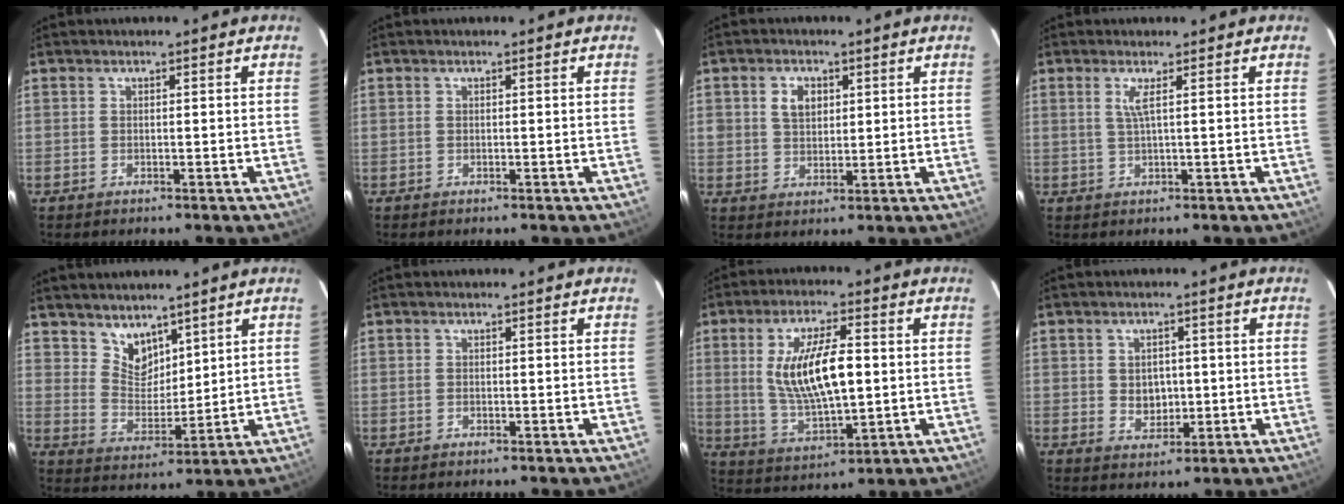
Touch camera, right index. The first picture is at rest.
{"total": 0.0}
{"total": 4.5, "force": [1.6, 3.5, 2.4], "torque": [-0.038, 0.011, 0.033]}
{"total": 2.1, "force": [0.7, -0.5, 1.9], "torque": [-0.037, -0.004, 0.014]}
{"total": 7.0, "force": [5.3, 4.0, 2.0], "torque": [-0.026, 0.000, 0.106]}
{"total": 0.0}
{"total": 13.9, "force": [1.4, 5.0, 12.9], "torque": [-0.243, -0.004, 0.037]}
{"total": 4.3, "force": [0.0, 3.6, 2.4], "torque": [-0.040, -0.001, 0.008]}